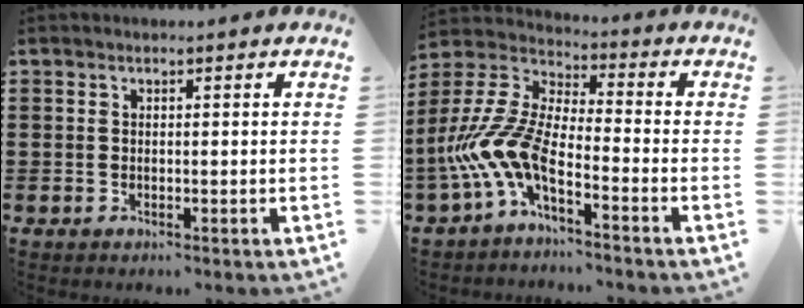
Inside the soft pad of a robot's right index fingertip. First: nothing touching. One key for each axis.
{"total": 9.3, "fx": -4.9, "fy": 3.4, "fz": 7.2, "tx": -0.203, "ty": -0.030, "tz": -0.109}